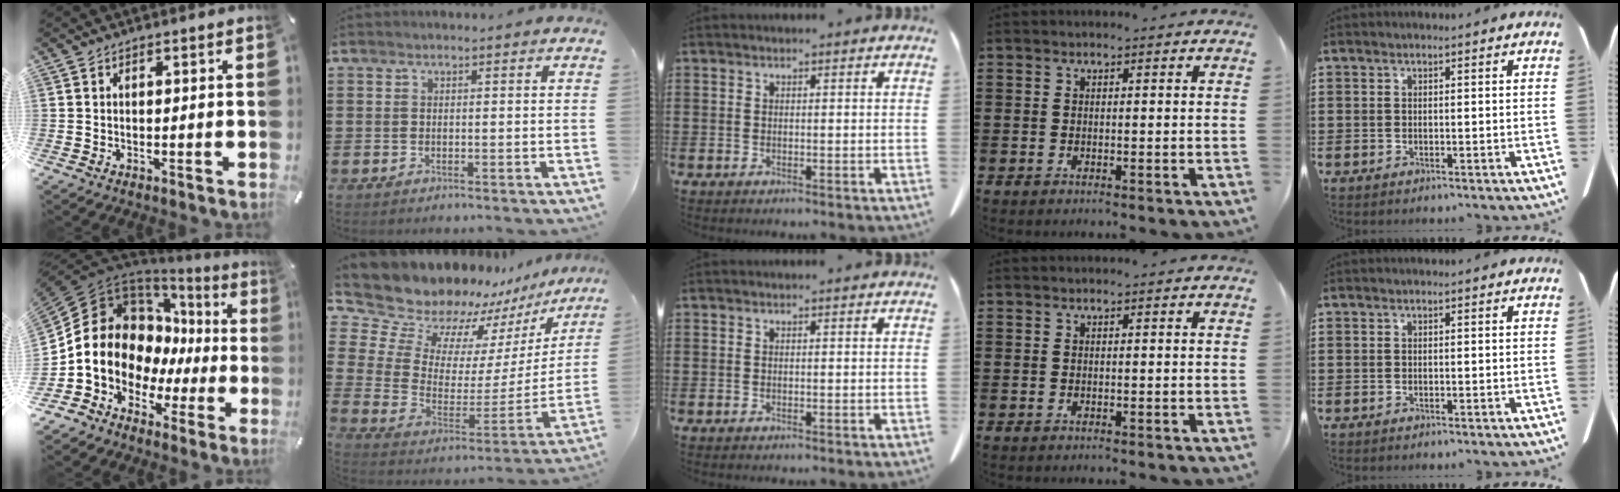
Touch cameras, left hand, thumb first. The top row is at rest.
{"thumb": {"total": 14.2, "force": [0.3, 12.6, 6.7], "torque": [-0.140, -0.032, 0.009]}, "index": {"total": 11.7, "force": [10.8, 4.3, 1.6], "torque": [-0.099, -0.089, 0.191]}}